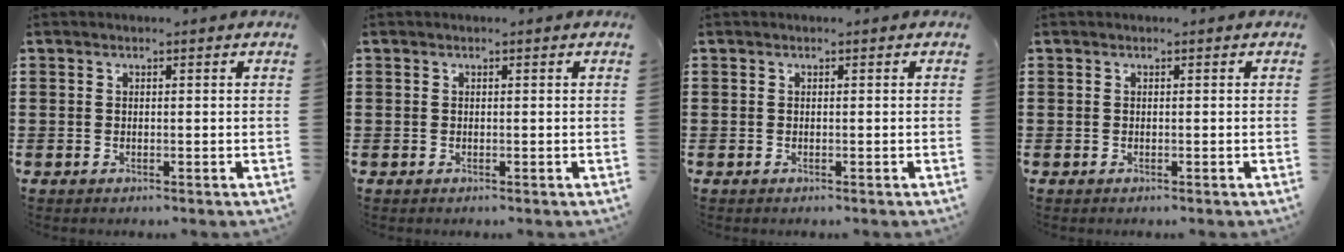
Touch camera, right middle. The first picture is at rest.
{"total": 0.0}
{"total": 0.0}
{"total": 0.0}